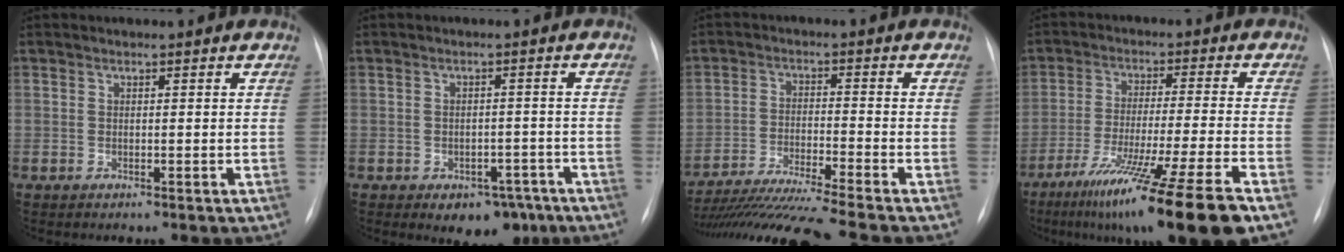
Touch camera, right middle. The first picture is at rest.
{"total": 6.1, "force": [-3.7, 3.8, 3.0], "torque": [-0.025, 0.015, -0.040]}
{"total": 15.6, "force": [-13.6, -2.0, 7.3], "torque": [-0.127, -0.032, -0.227]}
{"total": 18.1, "force": [-11.6, -1.5, 13.8], "torque": [-0.206, -0.059, -0.193]}